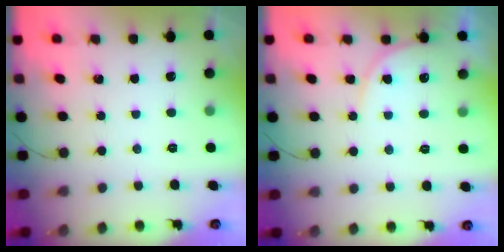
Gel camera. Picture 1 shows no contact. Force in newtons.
{"total": 5.8, "press": 5.8, "slide": 0.4}